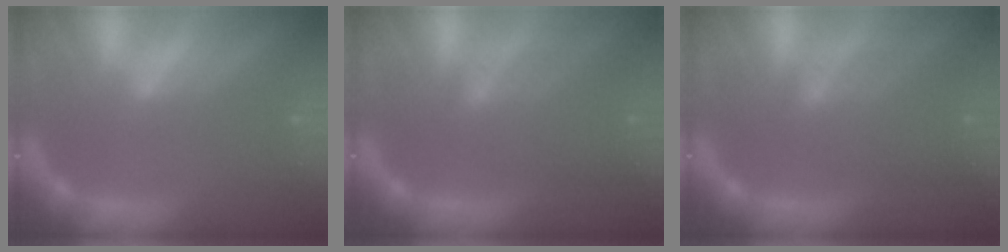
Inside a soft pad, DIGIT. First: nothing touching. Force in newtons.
{"total": 5.6}
{"total": 5.6}